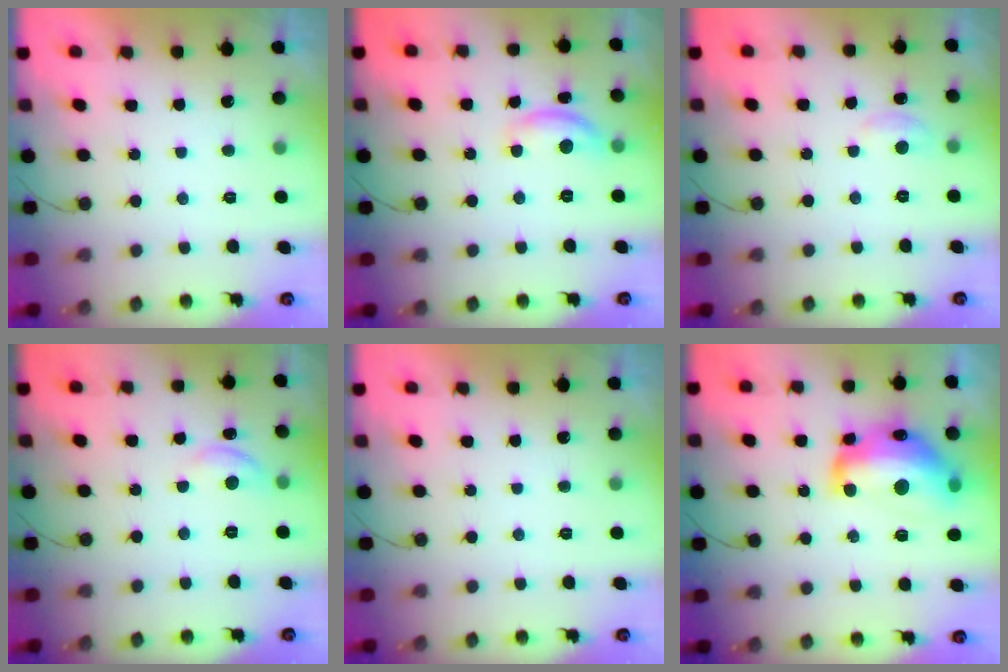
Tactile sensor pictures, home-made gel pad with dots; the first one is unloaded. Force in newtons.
{"total": 10.0, "press": 10.0, "slide": 0.6}
{"total": 4.9, "press": 4.9, "slide": 0.6}
{"total": 5.8, "press": 5.7, "slide": 0.6}
{"total": 0.0}
{"total": 18.7, "press": 18.6, "slide": 1.7}